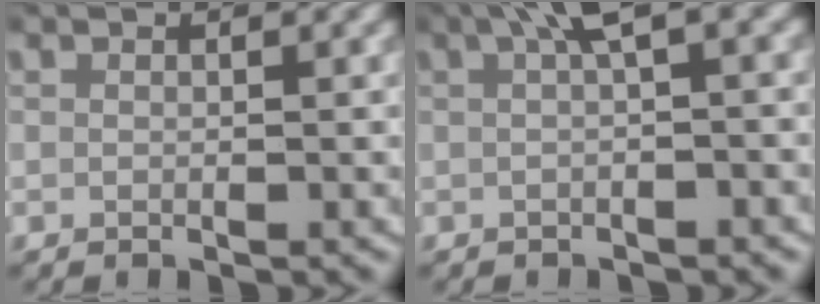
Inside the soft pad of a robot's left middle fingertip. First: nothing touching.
{"total": 3.1, "force": [1.0, 0.4, 2.9], "torque": [-0.048, 0.015, 0.013]}